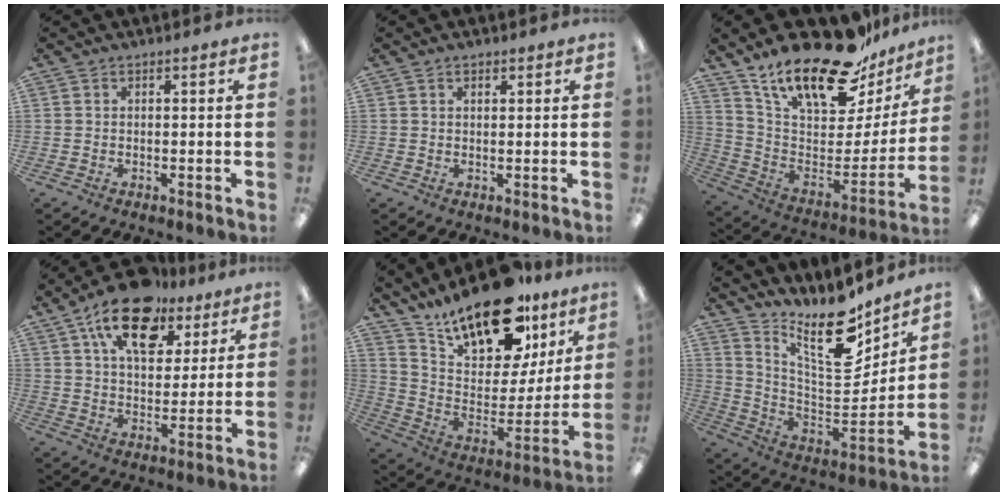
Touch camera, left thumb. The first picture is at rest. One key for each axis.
{"total": 1.5, "fx": 1.0, "fy": 0.6, "fz": 0.8, "tx": -0.010, "ty": -0.003, "tz": 0.017}
{"total": 23.1, "fx": 18.6, "fy": 7.4, "fz": 11.5, "tx": -0.183, "ty": -0.139, "tz": 0.317}
{"total": 17.7, "fx": 11.0, "fy": 9.5, "fz": 10.1, "tx": -0.161, "ty": -0.048, "tz": 0.192}
{"total": 23.6, "fx": 17.5, "fy": 10.0, "fz": 12.2, "tx": -0.193, "ty": -0.109, "tz": 0.308}
{"total": 18.7, "fx": 13.8, "fy": 6.4, "fz": 11.0, "tx": -0.172, "ty": -0.121, "tz": 0.237}